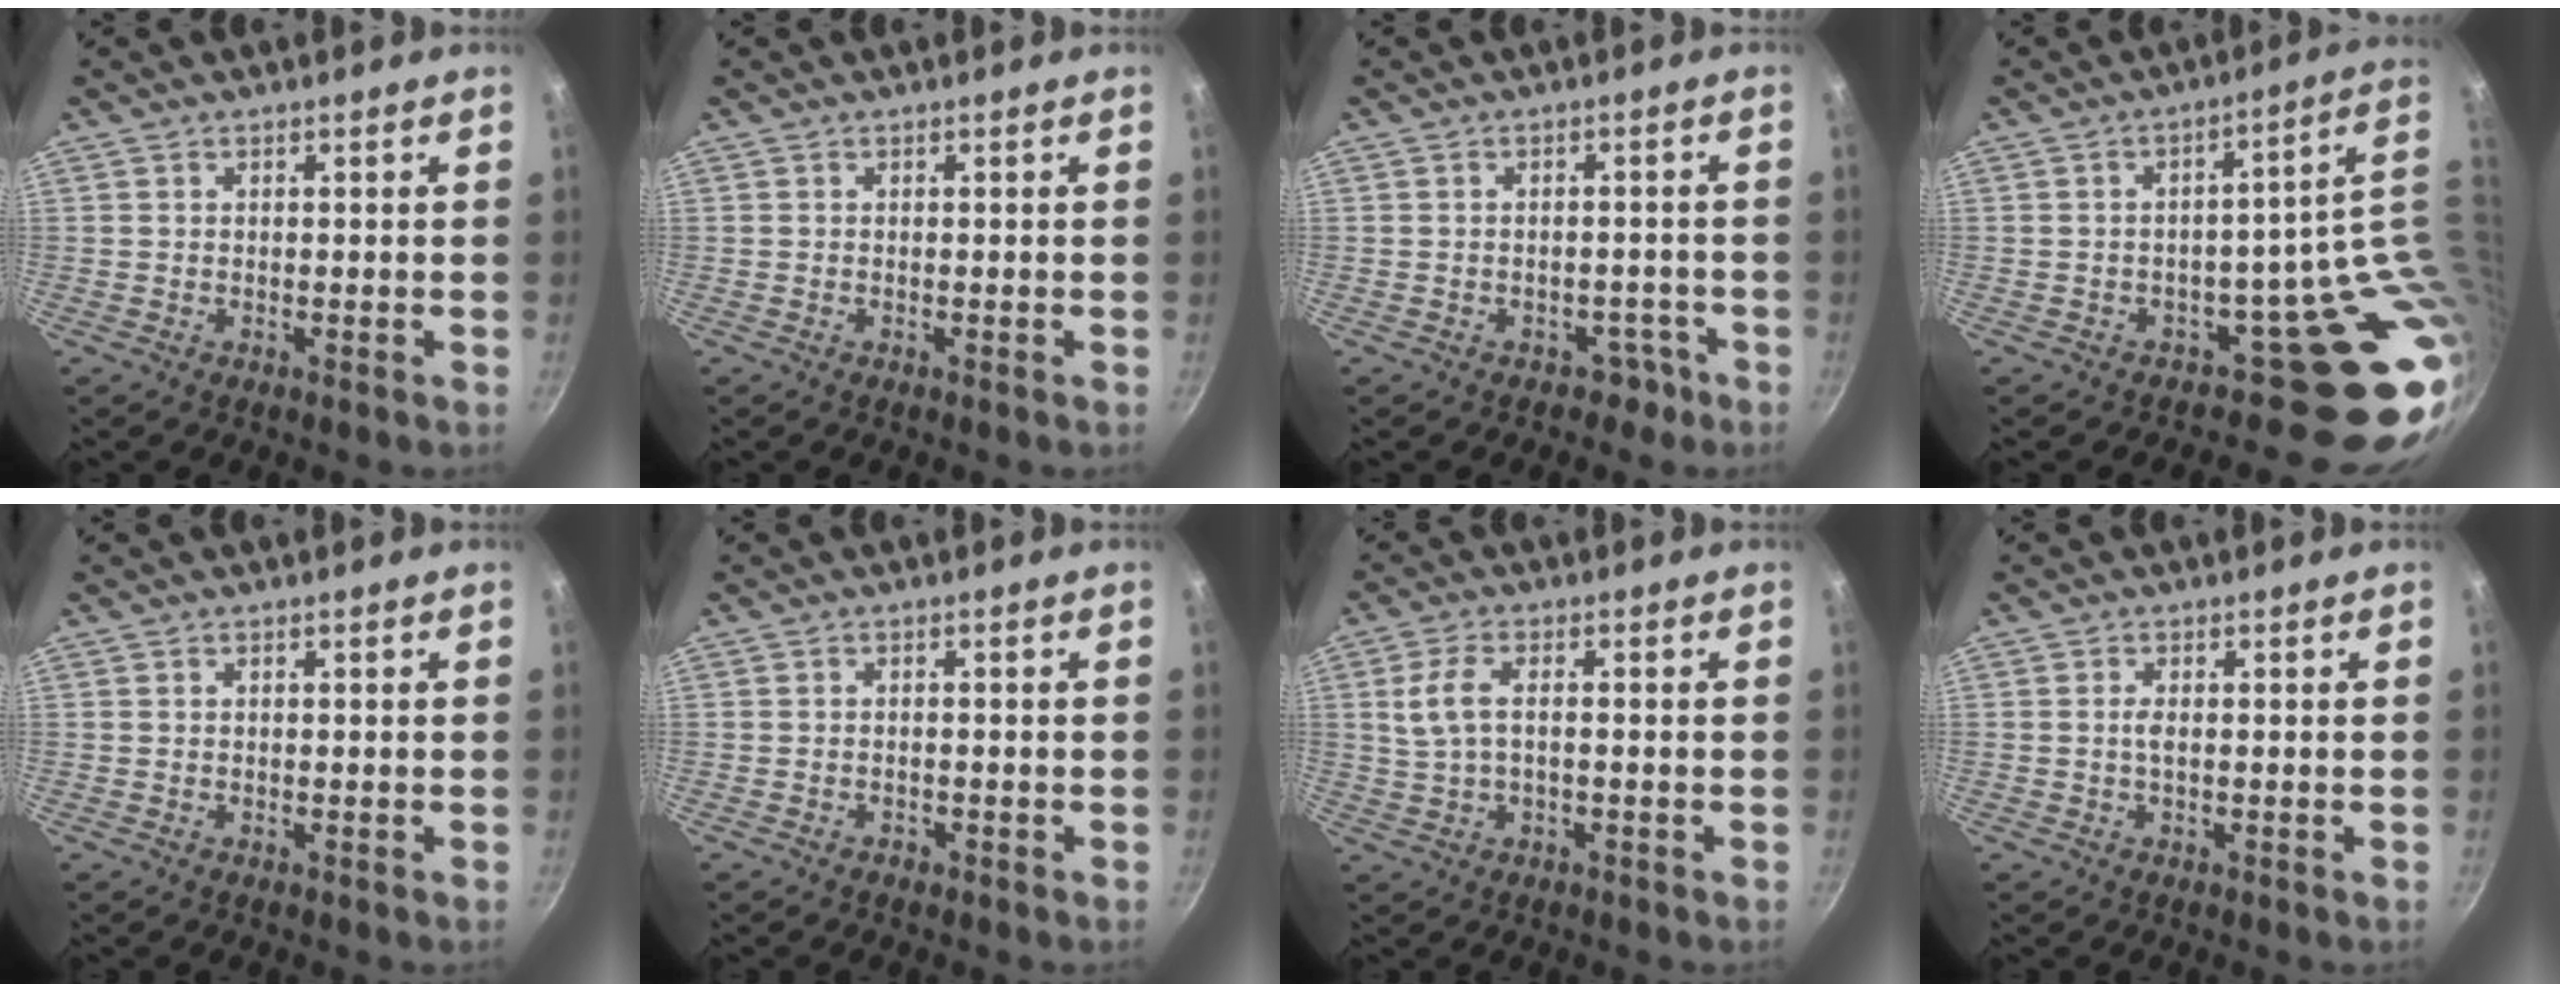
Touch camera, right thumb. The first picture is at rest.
{"total": 0.0}
{"total": 3.3, "force": [-2.0, 2.4, 0.8], "torque": [0.021, 0.036, -0.010]}
{"total": 10.3, "force": [2.6, 6.7, 7.4], "torque": [-0.030, -0.005, 0.040]}
{"total": 0.0}
{"total": 0.9, "force": [-0.7, 0.5, 0.3], "torque": [-0.009, 0.008, -0.011]}
{"total": 6.0, "force": [0.0, 2.8, 5.3], "torque": [-0.117, 0.013, -0.001]}
{"total": 1.5, "force": [0.0, 0.5, 1.4], "torque": [-0.029, 0.001, -0.002]}